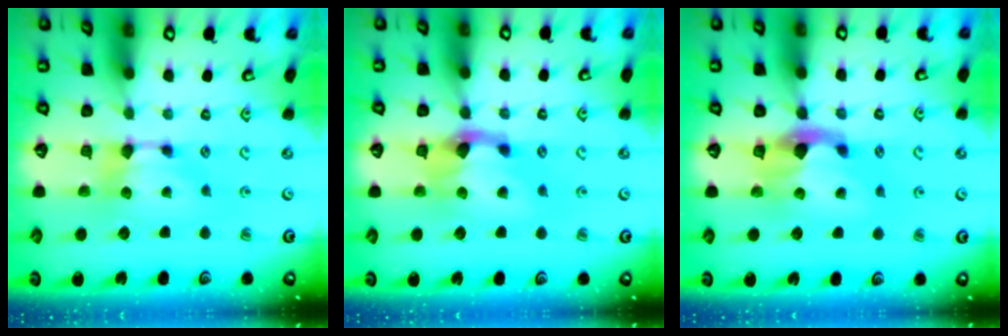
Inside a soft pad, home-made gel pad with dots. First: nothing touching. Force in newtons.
{"total": 2.6, "press": 1.9, "slide": 1.7}
{"total": 2.8, "press": 2.5, "slide": 1.3}